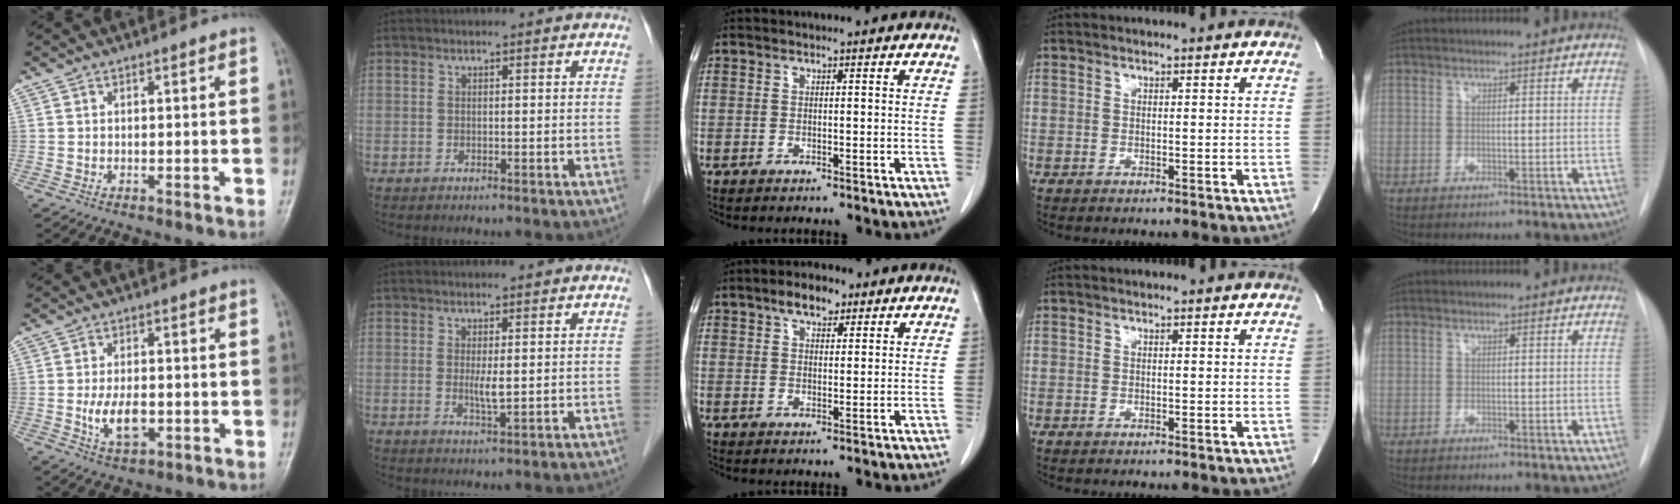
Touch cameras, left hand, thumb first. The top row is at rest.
{"thumb": {"total": 6.6, "force": [-1.3, 3.5, 5.4], "torque": [-0.095, 0.000, -0.018]}, "index": {"total": 2.3, "force": [0.3, 0.2, 2.3], "torque": [-0.046, -0.006, 0.009]}, "middle": {"total": 4.5, "force": [2.9, 2.1, 2.7], "torque": [-0.049, 0.011, 0.049]}}